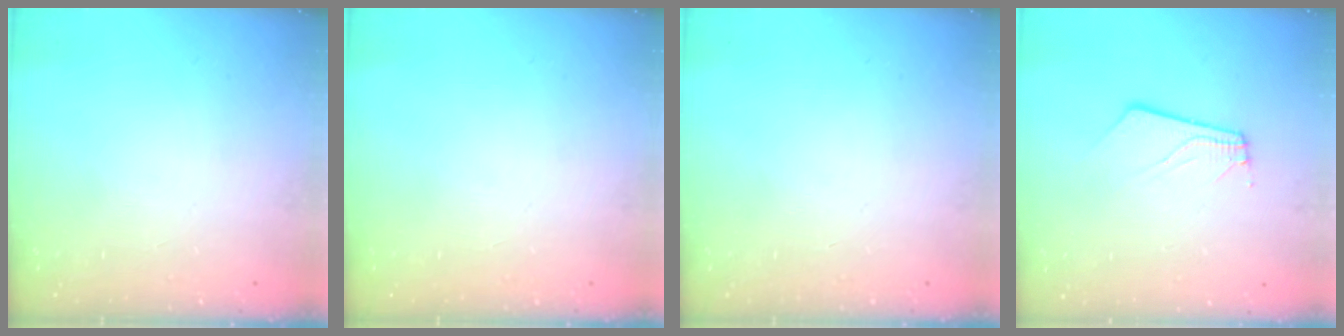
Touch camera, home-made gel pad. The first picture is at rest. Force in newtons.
{"total": 0.0}
{"total": 0.0}
{"total": 3.7, "press": 3.7, "slide": 0.2}